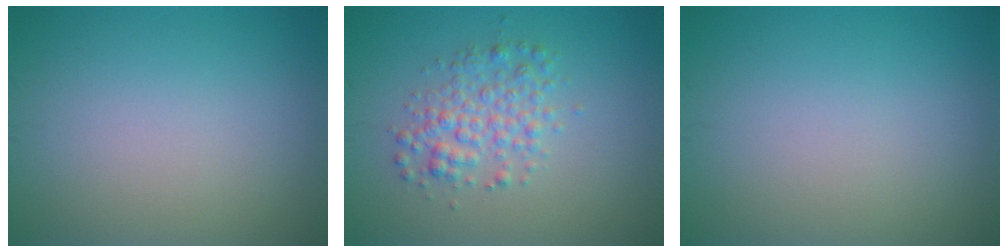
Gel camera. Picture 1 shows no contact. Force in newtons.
{"total": 3.2, "press": 3.2, "slide": 0.0}
{"total": 0.0}